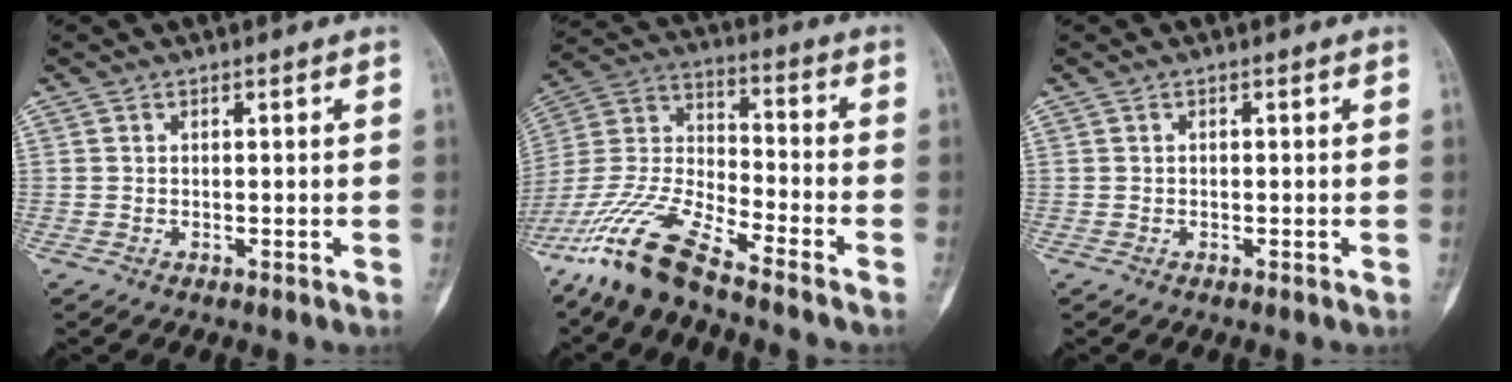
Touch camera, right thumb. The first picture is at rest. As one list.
[{"total": 14.9, "force": [-11.7, 2.7, 8.9], "torque": [-0.198, 0.049, -0.233]}, {"total": 0.0}]